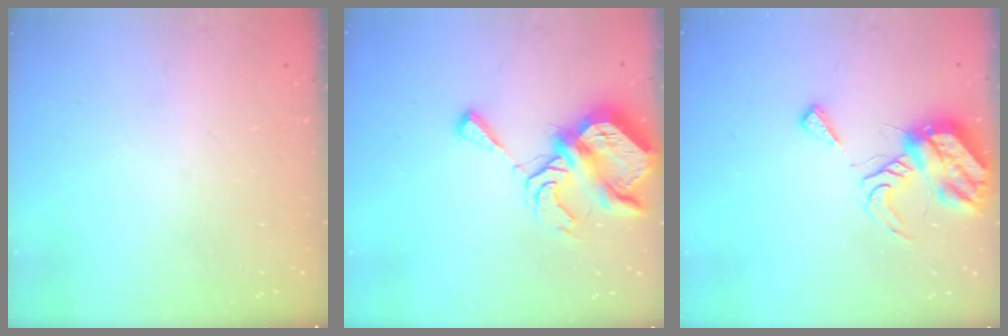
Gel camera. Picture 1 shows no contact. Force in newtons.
{"total": 10.1, "press": 10.0, "slide": 1.3}
{"total": 10.1, "press": 10.0, "slide": 1.2}